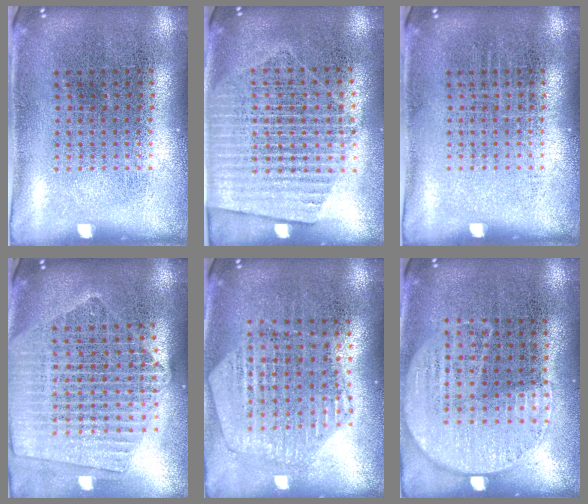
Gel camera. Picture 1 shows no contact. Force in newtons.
{"total": 1.6, "press": 1.4, "slide": 0.8}
{"total": 0.0}
{"total": 2.3, "press": 2.0, "slide": 1.1}
{"total": 1.2, "press": 1.2, "slide": 0.2}
{"total": 1.1, "press": 1.0, "slide": 0.5}